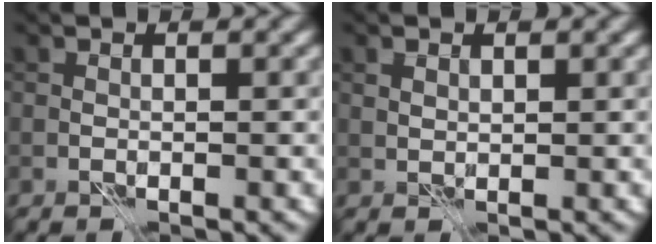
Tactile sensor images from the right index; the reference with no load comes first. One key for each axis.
{"total": 0.8, "fx": 0.6, "fy": 0.5, "fz": 0.3, "tx": -0.009, "ty": 0.000, "tz": 0.012}